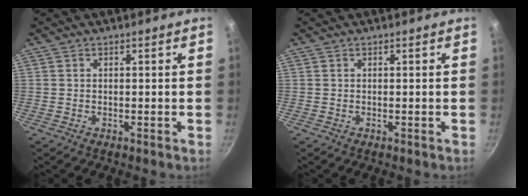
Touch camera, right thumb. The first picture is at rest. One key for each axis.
{"total": 0.0}